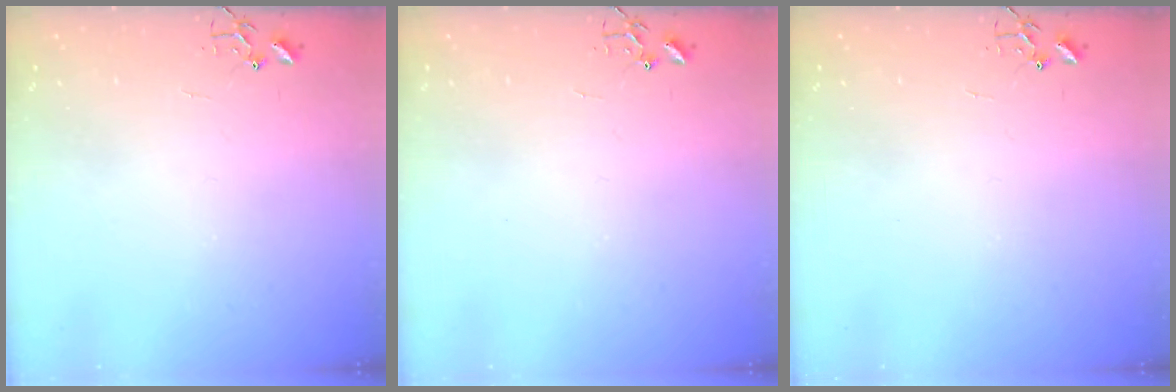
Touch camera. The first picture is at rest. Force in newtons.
{"total": 0.0}
{"total": 0.0}